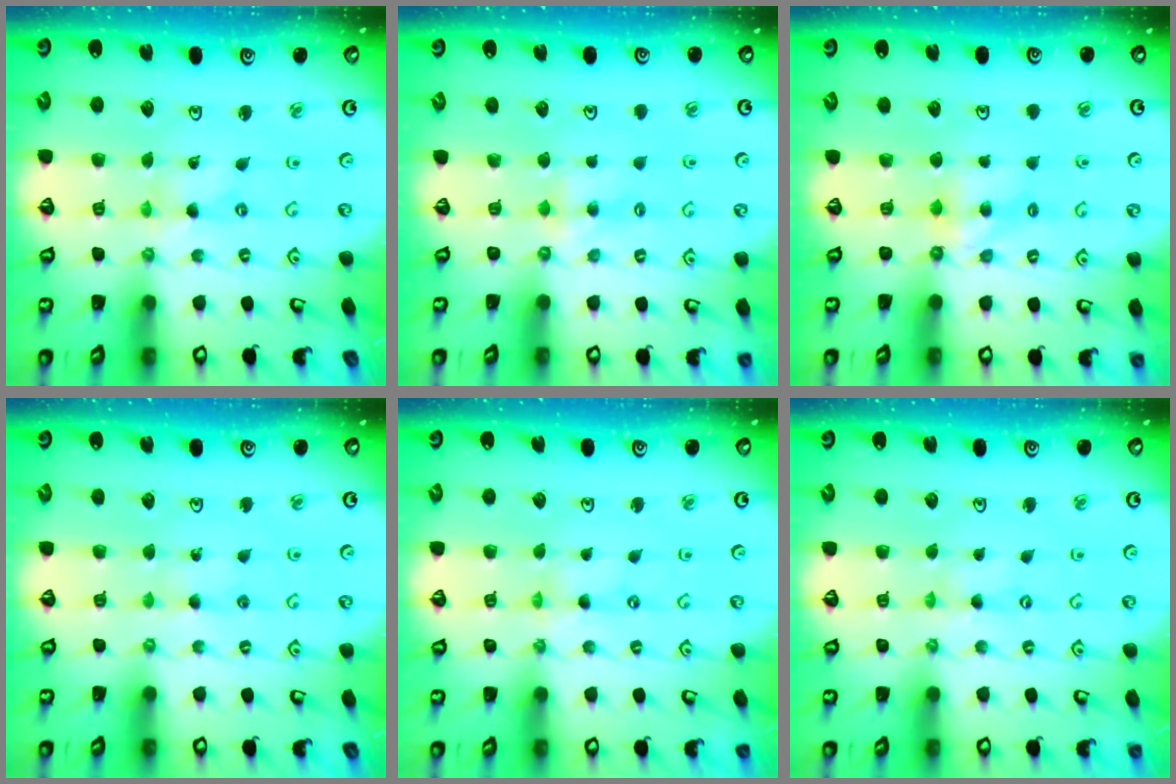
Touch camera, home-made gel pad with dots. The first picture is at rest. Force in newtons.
{"total": 3.7, "press": 3.7, "slide": 0.3}
{"total": 4.9, "press": 4.8, "slide": 0.7}
{"total": 2.3, "press": 2.3, "slide": 0.3}
{"total": 0.0}
{"total": 0.0}